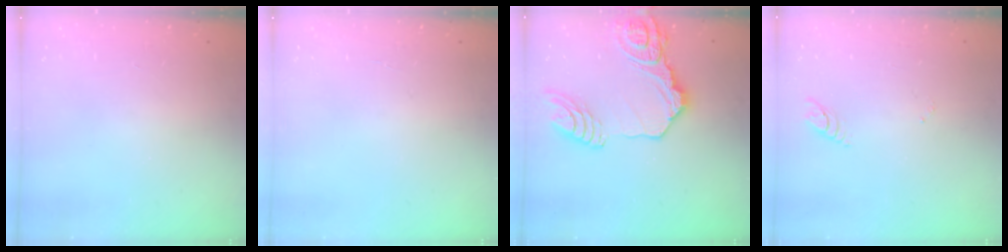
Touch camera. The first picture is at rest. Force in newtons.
{"total": 1.8, "press": 1.8, "slide": 0.2}
{"total": 23.3, "press": 23.1, "slide": 3.0}
{"total": 3.0, "press": 3.0, "slide": 0.3}